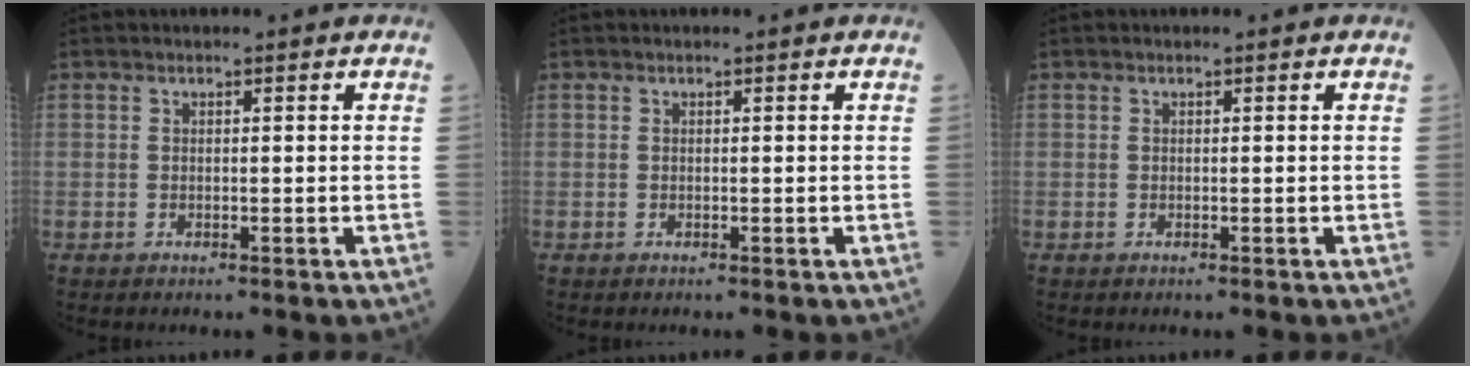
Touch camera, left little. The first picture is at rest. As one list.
[{"total": 0.0}, {"total": 0.0}]